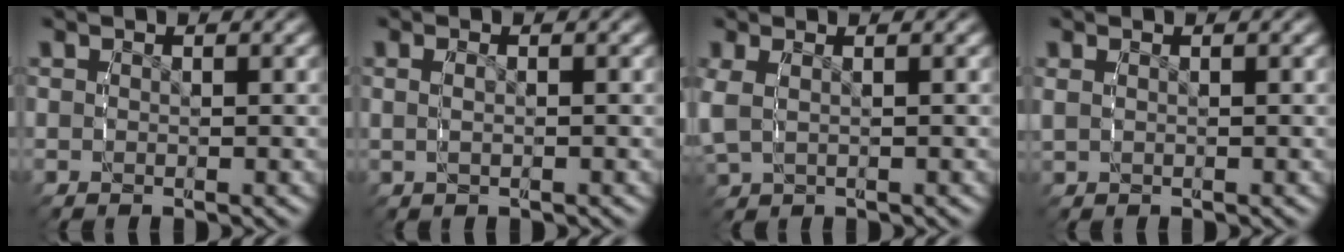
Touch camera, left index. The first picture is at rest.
{"total": 1.1, "force": [-0.5, 0.3, 0.9], "torque": [-0.028, -0.003, -0.006]}
{"total": 2.8, "force": [0.1, 2.3, 1.7], "torque": [-0.062, -0.001, 0.002]}
{"total": 0.6, "force": [0.2, 0.5, 0.3], "torque": [-0.014, 0.000, 0.004]}